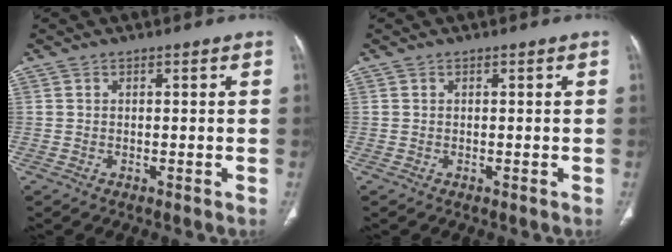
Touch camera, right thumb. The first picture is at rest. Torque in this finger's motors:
{"motor_torque": [0.13, 0.13, -0.02, -0.02, 0.00]}